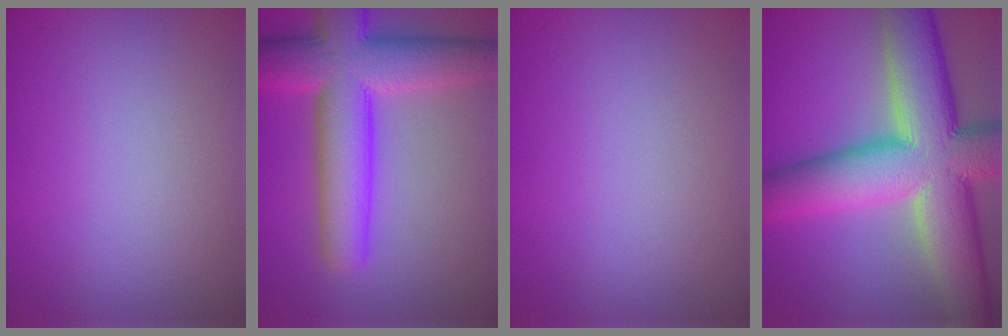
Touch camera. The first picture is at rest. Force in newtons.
{"total": 10.1, "press": 10.1, "slide": 0.3}
{"total": 0.0}
{"total": 14.5, "press": 14.5, "slide": 1.0}